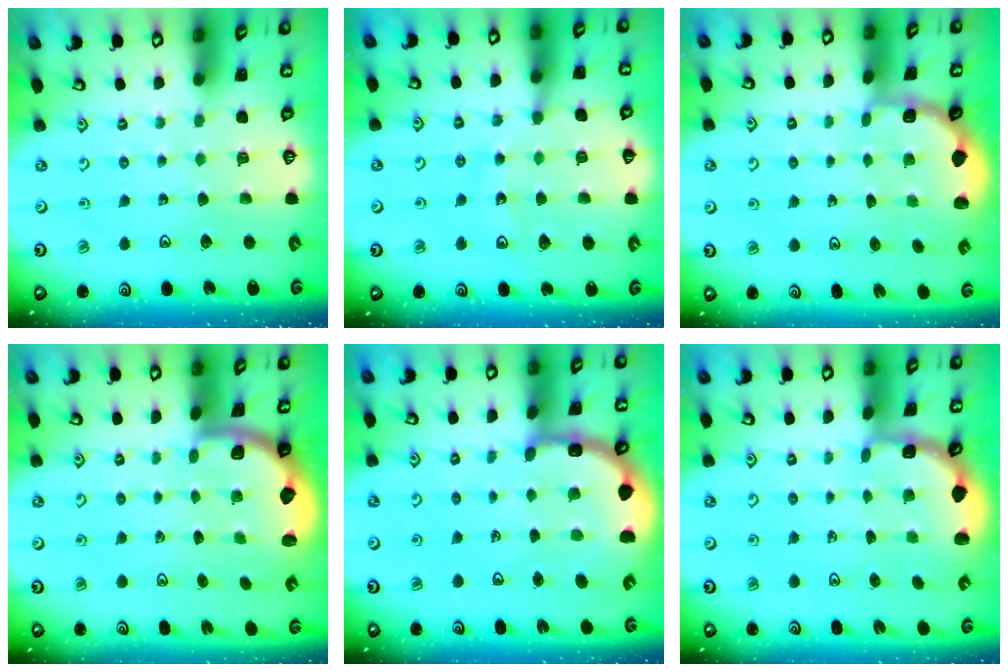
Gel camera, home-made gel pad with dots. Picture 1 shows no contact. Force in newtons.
{"total": 12.7, "press": 12.2, "slide": 3.7}
{"total": 2.0, "press": 1.8, "slide": 0.7}
{"total": 2.0, "press": 1.9, "slide": 0.5}
{"total": 5.9, "press": 5.7, "slide": 1.3}
{"total": 1.7, "press": 1.4, "slide": 0.9}